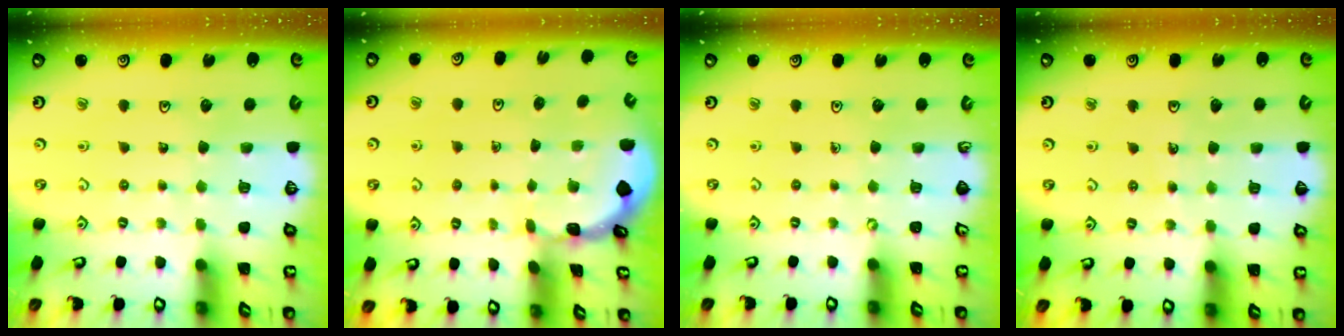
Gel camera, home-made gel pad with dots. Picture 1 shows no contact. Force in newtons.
{"total": 0.7, "press": 0.7, "slide": 0.1}
{"total": 0.0}
{"total": 3.0, "press": 3.0, "slide": 0.3}